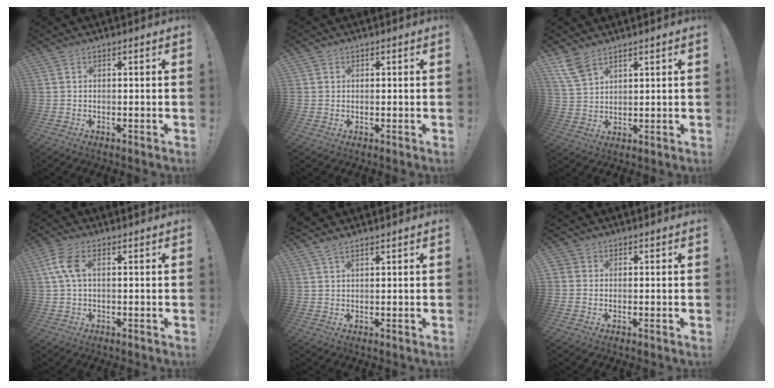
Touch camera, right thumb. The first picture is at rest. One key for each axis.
{"total": 1.1, "fx": 0.6, "fy": 0.9, "fz": -0.2, "tx": 0.007, "ty": 0.002, "tz": 0.010}
{"total": 7.3, "fx": 5.3, "fy": 3.4, "fz": 3.8, "tx": -0.072, "ty": -0.022, "tz": 0.104}
{"total": 6.5, "fx": 1.3, "fy": 3.3, "fz": 5.4, "tx": -0.123, "ty": 0.009, "tz": 0.025}
{"total": 2.6, "fx": 2.1, "fy": 0.7, "fz": 1.5, "tx": -0.030, "ty": -0.008, "tz": 0.037}
{"total": 1.5, "fx": 0.1, "fy": 1.5, "fz": 0.5, "tx": -0.006, "ty": 0.005, "tz": 0.001}